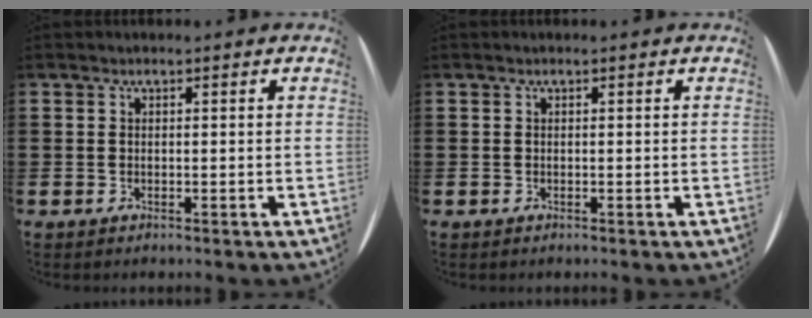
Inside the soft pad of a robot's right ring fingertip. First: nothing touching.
{"total": 0.0}